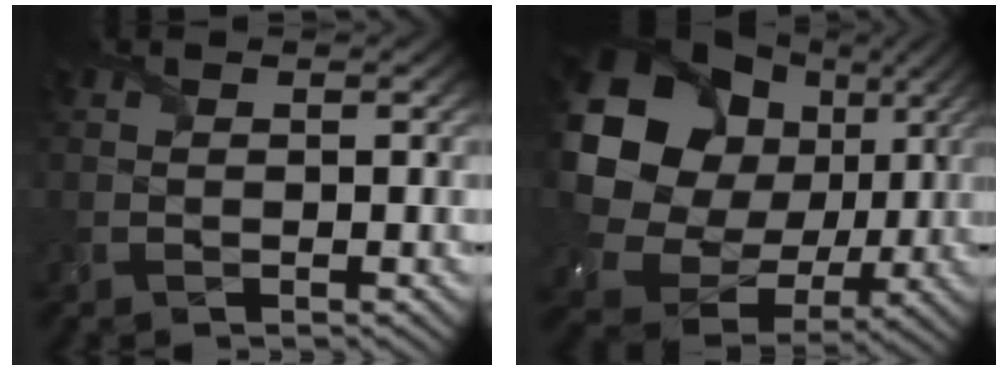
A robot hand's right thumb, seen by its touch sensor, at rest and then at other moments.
{"total": 20.3, "force": [5.0, 17.3, 9.2], "torque": [-0.271, 0.003, 0.109]}